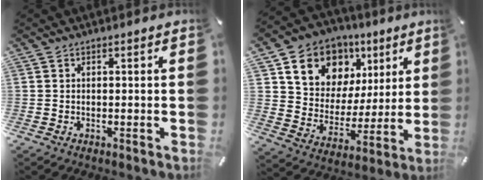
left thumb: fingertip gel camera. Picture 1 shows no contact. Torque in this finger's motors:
{"motor_torque": [0.60, 0.60, 1.46, -1.31, 0.38]}